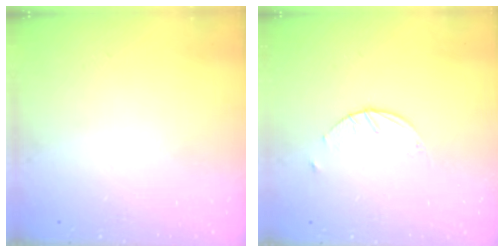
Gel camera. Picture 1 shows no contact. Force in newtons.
{"total": 2.6, "press": 2.6, "slide": 0.4}